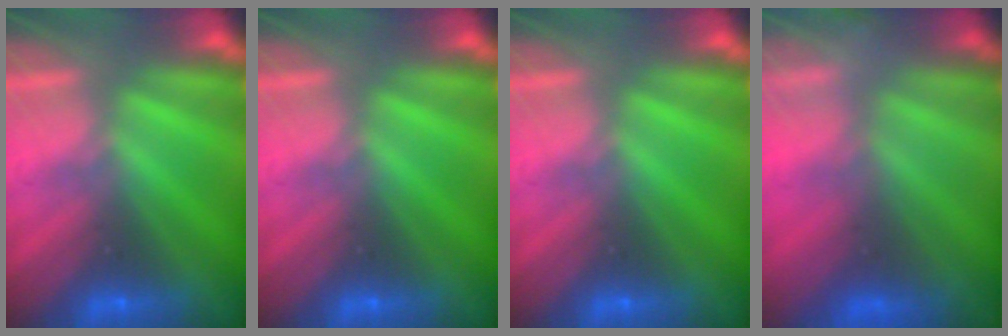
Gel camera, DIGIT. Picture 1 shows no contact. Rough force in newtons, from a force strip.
{"total": 0.0}
{"total": 0.0}
{"total": 7.5}